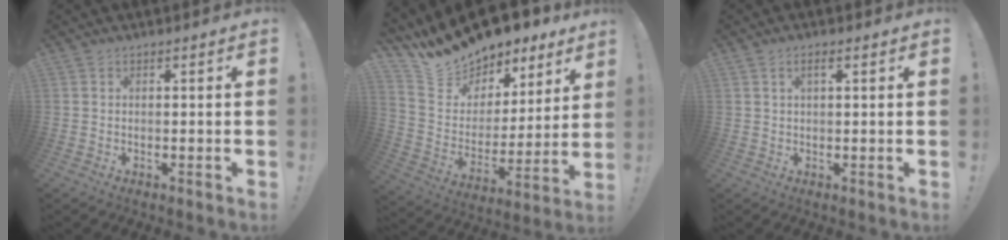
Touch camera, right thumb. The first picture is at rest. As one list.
[{"total": 15.1, "force": [13.7, 5.9, 2.5], "torque": [-0.068, -0.113, 0.255]}, {"total": 2.1, "force": [0.7, 0.7, 1.9], "torque": [-0.033, 0.002, 0.010]}]